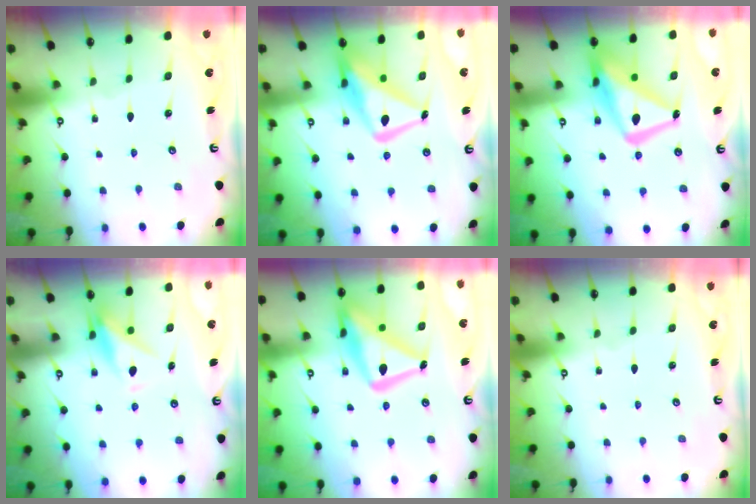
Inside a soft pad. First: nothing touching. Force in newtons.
{"total": 14.9, "press": 14.8, "slide": 1.7}
{"total": 15.3, "press": 15.2, "slide": 1.5}
{"total": 9.2, "press": 9.1, "slide": 1.6}
{"total": 18.6, "press": 18.6, "slide": 1.6}
{"total": 0.0}